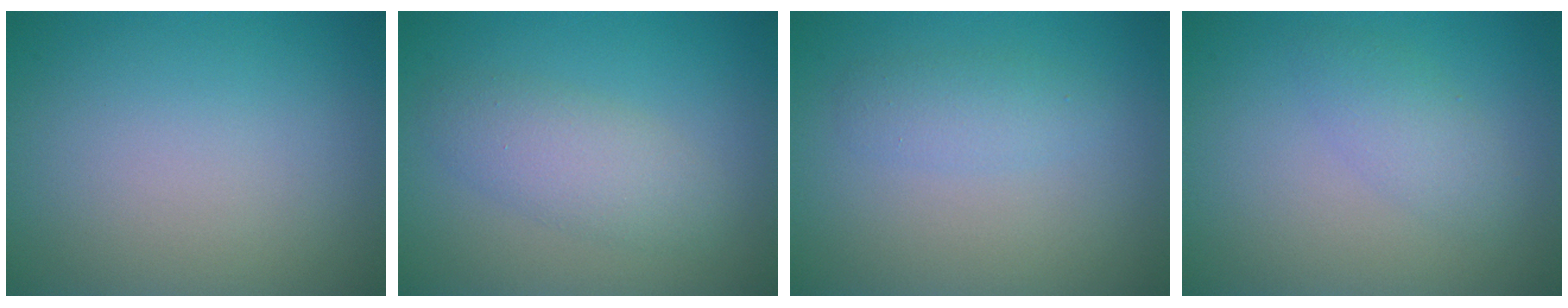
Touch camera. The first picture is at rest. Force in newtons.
{"total": 3.2, "press": 3.2, "slide": 0.1}
{"total": 1.7, "press": 1.7, "slide": 0.0}
{"total": 2.0, "press": 2.0, "slide": 0.1}